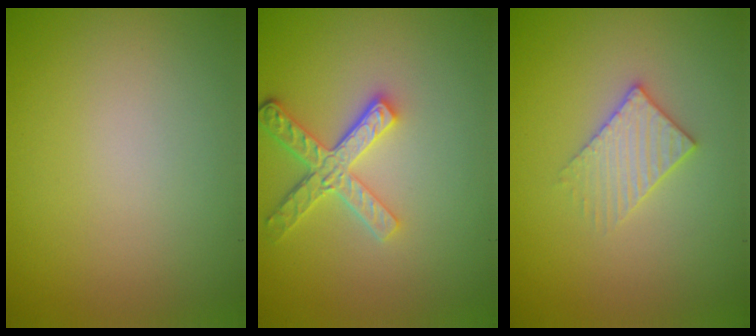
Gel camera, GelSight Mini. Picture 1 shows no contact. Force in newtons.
{"total": 3.9, "press": 3.2, "slide": 2.2}
{"total": 2.7, "press": 2.7, "slide": 0.5}